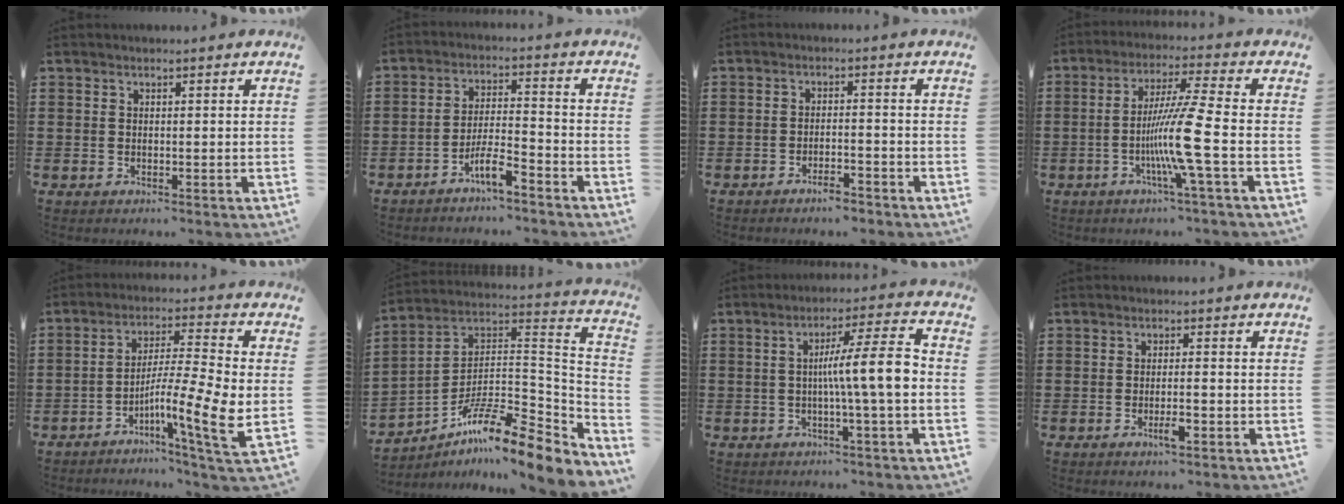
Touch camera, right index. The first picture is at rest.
{"total": 5.8, "force": [-4.4, 0.7, 3.7], "torque": [-0.084, -0.004, -0.086]}
{"total": 2.8, "force": [-2.5, 0.3, 1.3], "torque": [-0.023, 0.004, -0.048]}
{"total": 10.3, "force": [-2.9, -0.9, 9.9], "torque": [-0.198, -0.019, -0.065]}
{"total": 10.3, "force": [-3.8, 0.2, 9.6], "torque": [-0.182, -0.014, -0.075]}
{"total": 11.7, "force": [-9.4, 1.3, 6.9], "torque": [-0.122, 0.008, -0.185]}
{"total": 8.8, "force": [-0.5, 0.3, 8.8], "torque": [-0.150, -0.002, -0.017]}
{"total": 2.8, "force": [-1.3, 0.4, 2.4], "torque": [-0.048, -0.003, -0.025]}